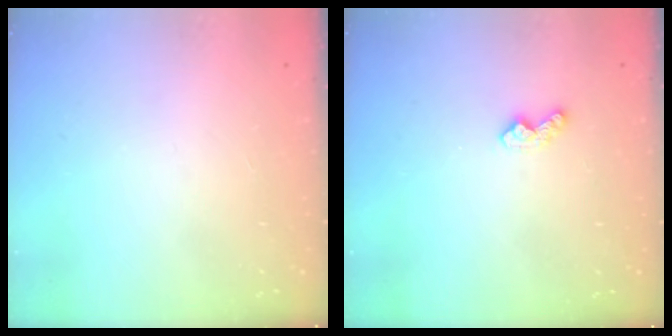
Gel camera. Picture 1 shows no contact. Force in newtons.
{"total": 4.6, "press": 4.6, "slide": 0.5}